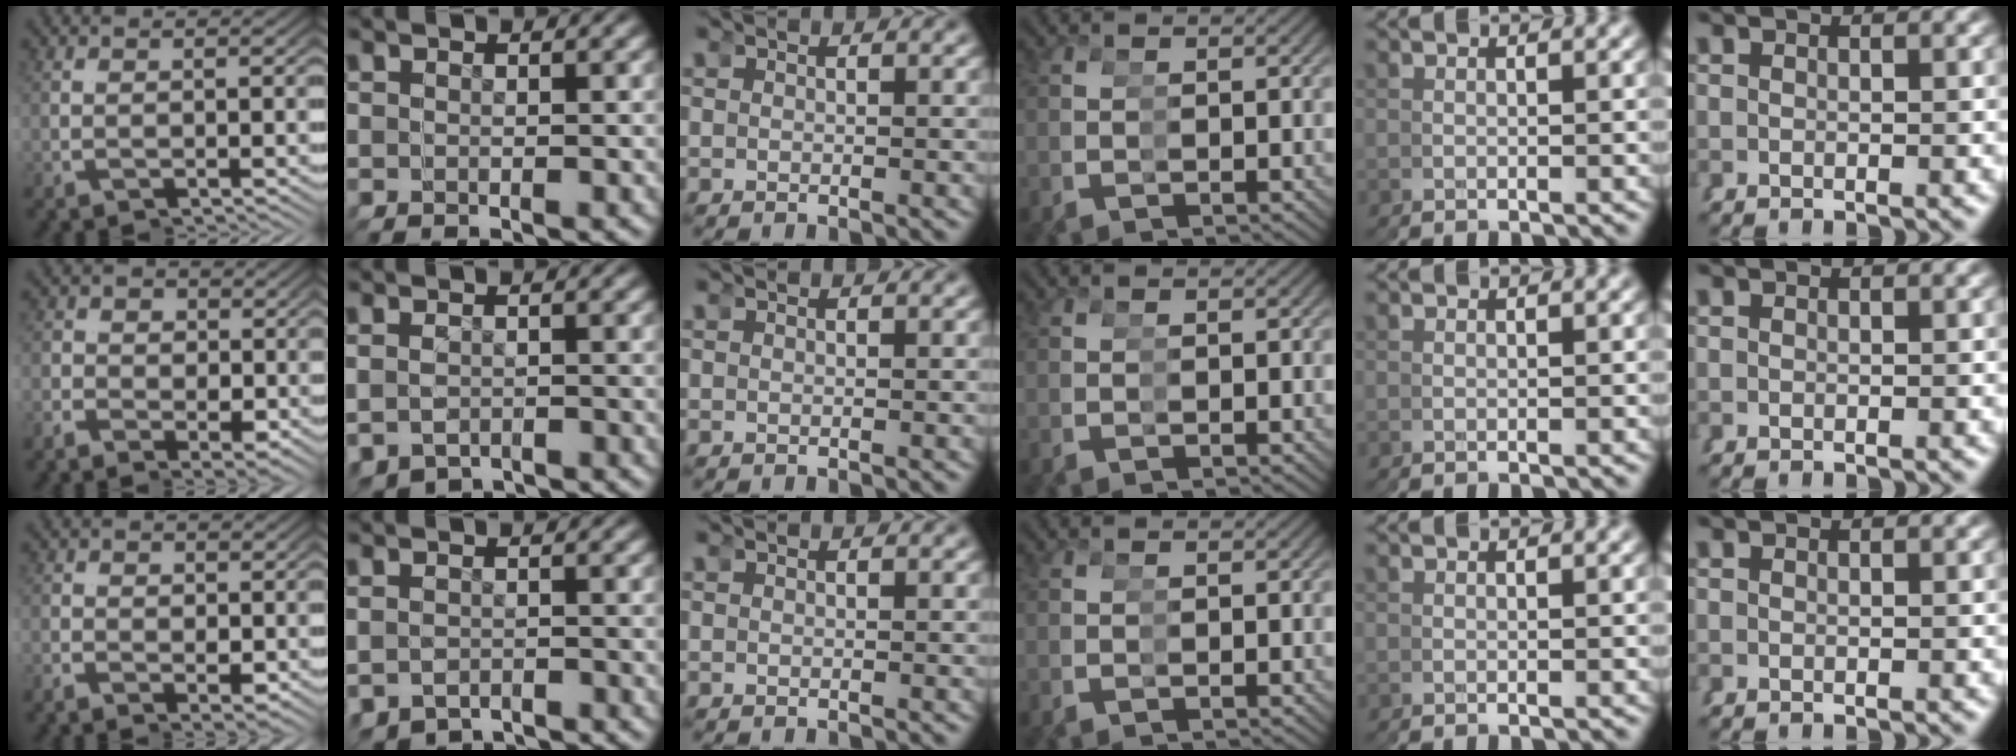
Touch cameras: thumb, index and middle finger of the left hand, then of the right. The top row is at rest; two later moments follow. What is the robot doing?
{"motion": "grasp_and_lifting", "object": "hoodie"}